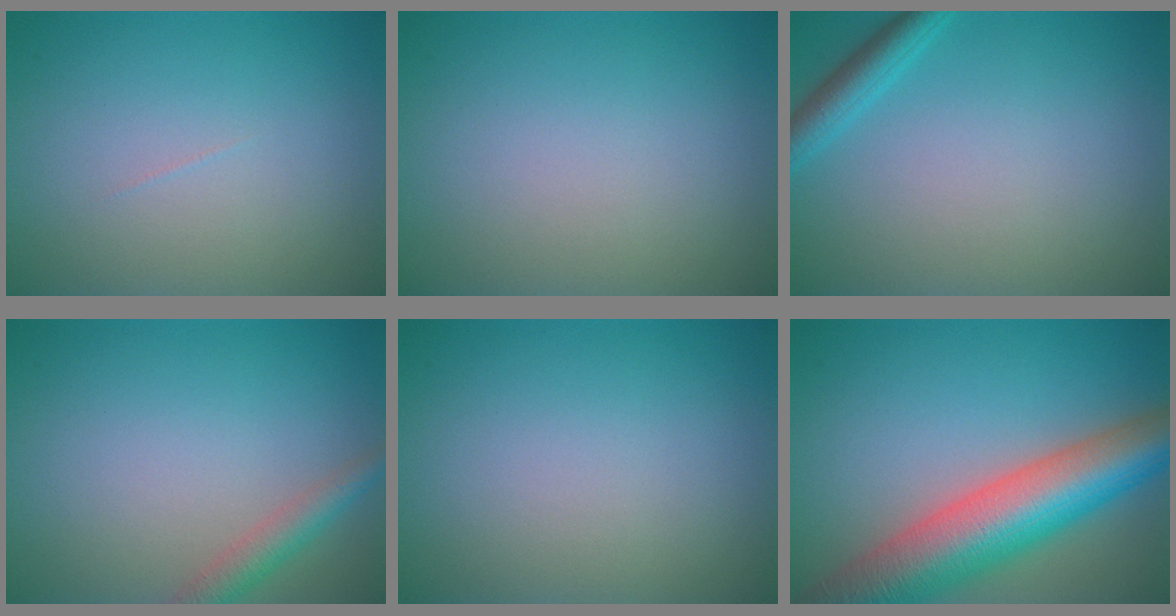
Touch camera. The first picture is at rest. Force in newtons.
{"total": 0.0}
{"total": 2.4, "press": 2.4, "slide": 0.2}
{"total": 2.4, "press": 2.4, "slide": 0.1}
{"total": 0.0}
{"total": 11.5, "press": 11.5, "slide": 0.6}